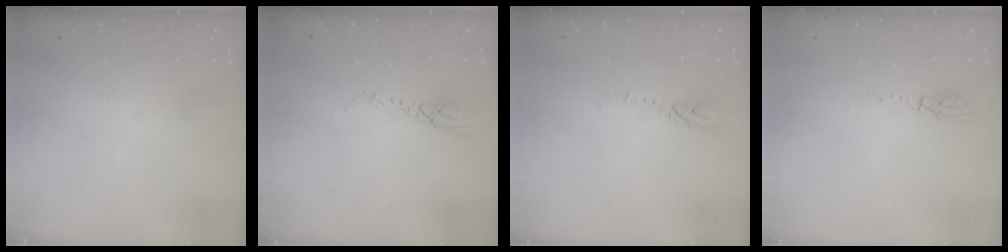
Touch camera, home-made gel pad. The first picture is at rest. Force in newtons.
{"total": 5.5, "press": 5.4, "slide": 0.5}
{"total": 2.9, "press": 2.9, "slide": 0.3}
{"total": 3.7, "press": 2.9, "slide": 2.2}